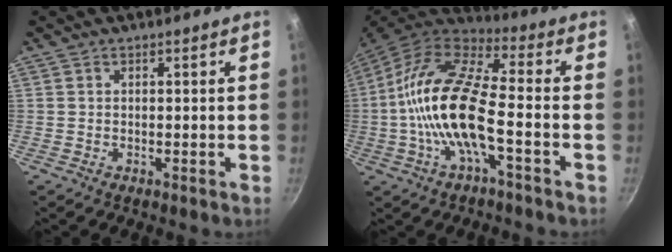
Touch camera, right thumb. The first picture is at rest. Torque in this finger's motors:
{"motor_torque": [0.74, 0.49, 2.04, -0.73, 0.70]}